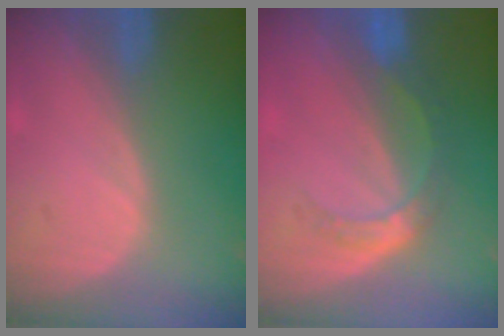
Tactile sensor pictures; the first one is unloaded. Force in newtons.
{"total": 5.4, "press": 4.8, "slide": 2.5}